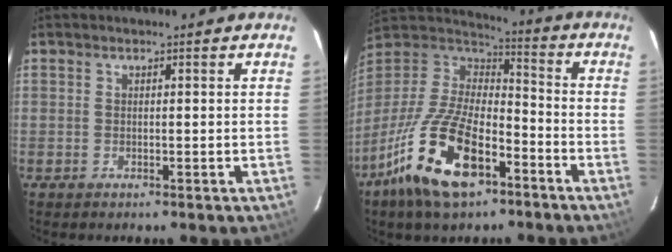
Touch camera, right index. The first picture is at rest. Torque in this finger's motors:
{"motor_torque": [1.82, -0.31, 1.05, 0.21]}